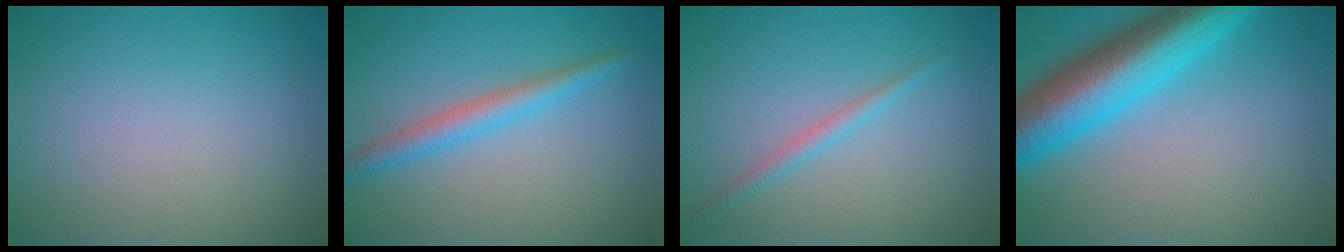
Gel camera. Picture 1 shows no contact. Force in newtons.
{"total": 2.7, "press": 2.7, "slide": 0.1}
{"total": 1.3, "press": 1.3, "slide": 0.0}
{"total": 10.2, "press": 10.2, "slide": 0.3}